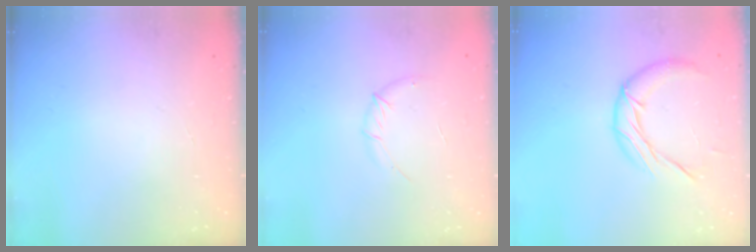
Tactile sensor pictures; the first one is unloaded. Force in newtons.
{"total": 5.7, "press": 5.5, "slide": 1.6}
{"total": 12.0, "press": 11.9, "slide": 0.7}